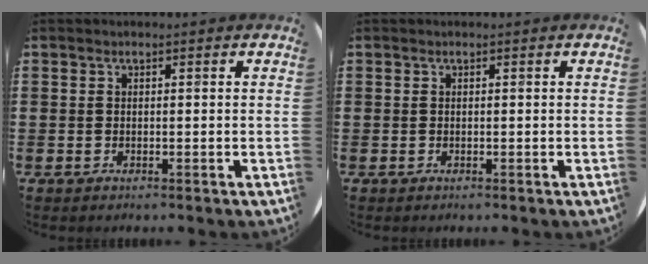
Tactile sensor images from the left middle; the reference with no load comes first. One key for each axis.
{"total": 0.0}